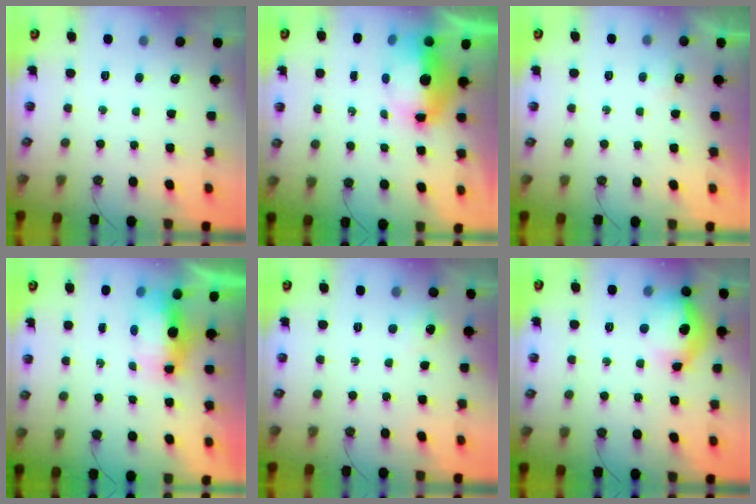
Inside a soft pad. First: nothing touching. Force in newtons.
{"total": 11.7, "press": 11.0, "slide": 4.1}
{"total": 2.9, "press": 2.8, "slide": 0.5}
{"total": 15.6, "press": 9.1, "slide": 12.7}
{"total": 3.8, "press": 3.8, "slide": 0.7}
{"total": 14.6, "press": 14.5, "slide": 1.8}